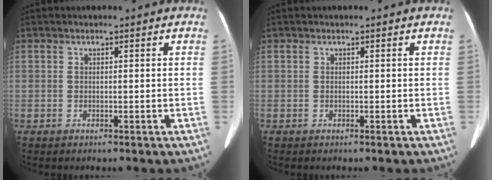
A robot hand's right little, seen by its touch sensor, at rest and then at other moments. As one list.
[{"total": 0.0}]